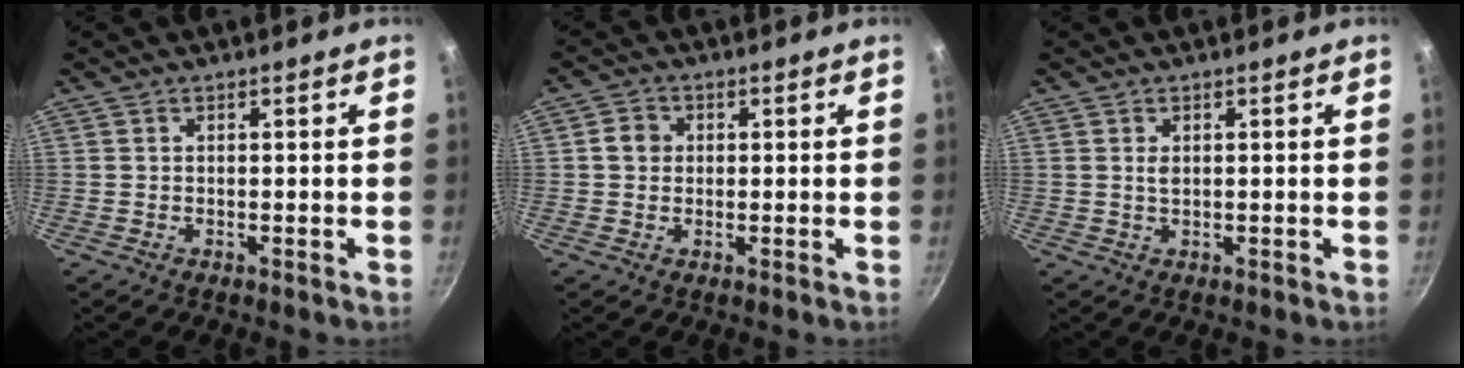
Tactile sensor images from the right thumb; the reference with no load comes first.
{"total": 3.3, "force": [0.3, 3.0, 1.4], "torque": [-0.008, 0.007, -0.001]}
{"total": 1.4, "force": [0.4, 0.8, 1.0], "torque": [-0.019, 0.001, 0.008]}